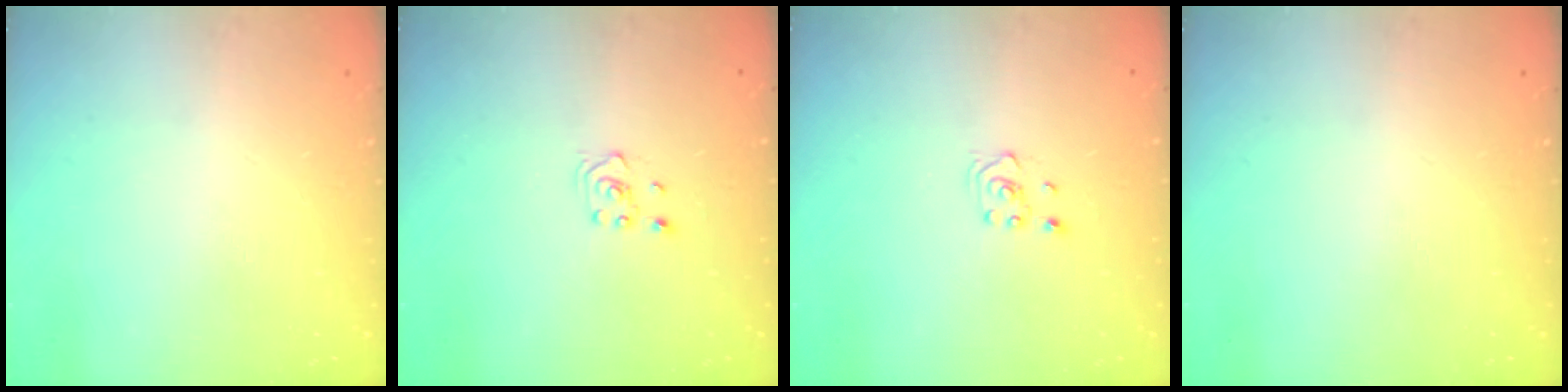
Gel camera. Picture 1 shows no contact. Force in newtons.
{"total": 2.8, "press": 2.6, "slide": 1.1}
{"total": 2.8, "press": 2.6, "slide": 1.1}
{"total": 0.0}